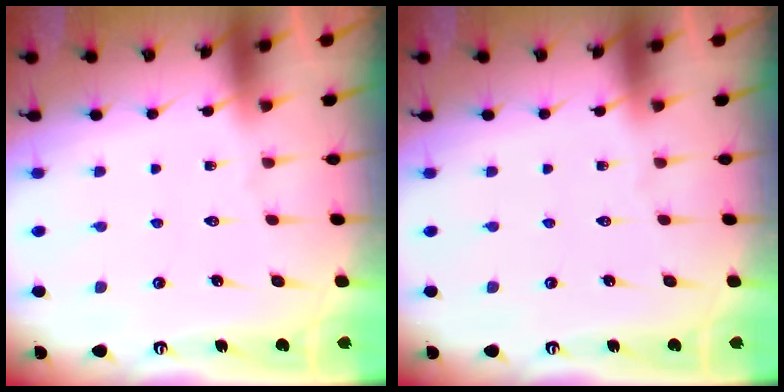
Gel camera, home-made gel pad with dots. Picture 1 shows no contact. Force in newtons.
{"total": 0.0}